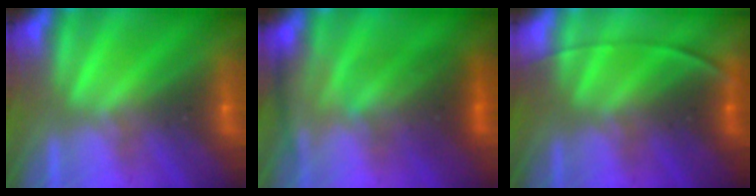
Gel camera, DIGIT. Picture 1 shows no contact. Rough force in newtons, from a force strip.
{"total": 2.6}
{"total": 1.7}